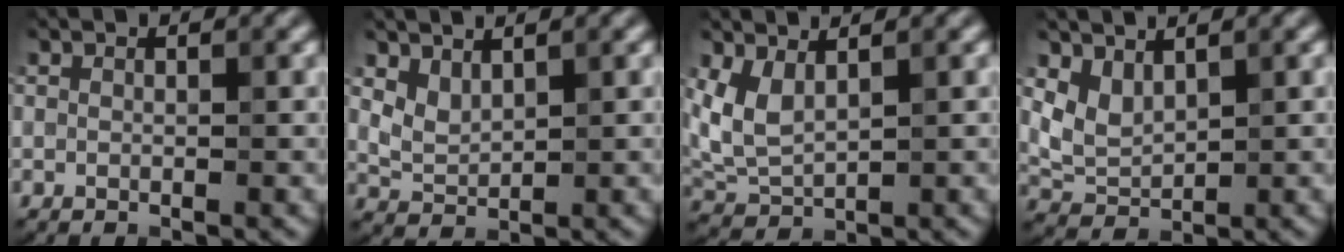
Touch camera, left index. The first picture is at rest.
{"total": 1.6, "force": [1.0, 1.0, 0.8], "torque": [-0.026, -0.009, 0.027]}
{"total": 2.9, "force": [1.2, 1.5, 2.2], "torque": [-0.065, -0.005, 0.031]}
{"total": 2.2, "force": [1.1, 1.5, 1.2], "torque": [-0.035, -0.014, 0.032]}